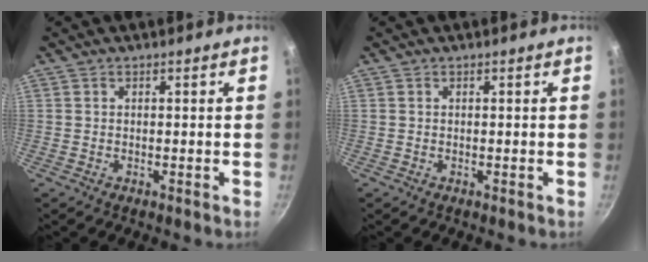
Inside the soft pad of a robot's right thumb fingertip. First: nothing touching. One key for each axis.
{"total": 0.0}